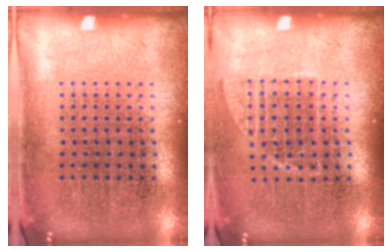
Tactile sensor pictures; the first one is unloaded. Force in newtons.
{"total": 1.0, "press": 0.8, "slide": 0.6}